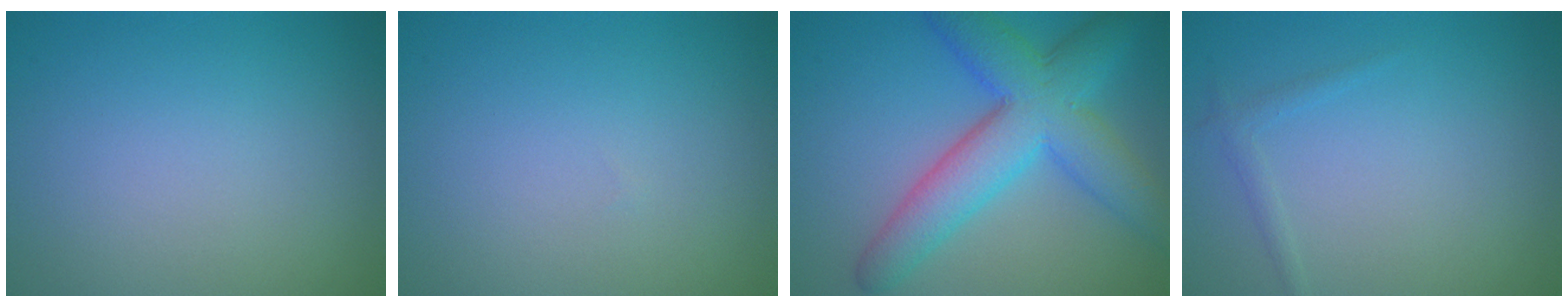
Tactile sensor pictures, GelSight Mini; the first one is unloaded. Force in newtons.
{"total": 0.0}
{"total": 7.7, "press": 7.7, "slide": 0.2}
{"total": 0.9, "press": 0.9, "slide": 0.1}